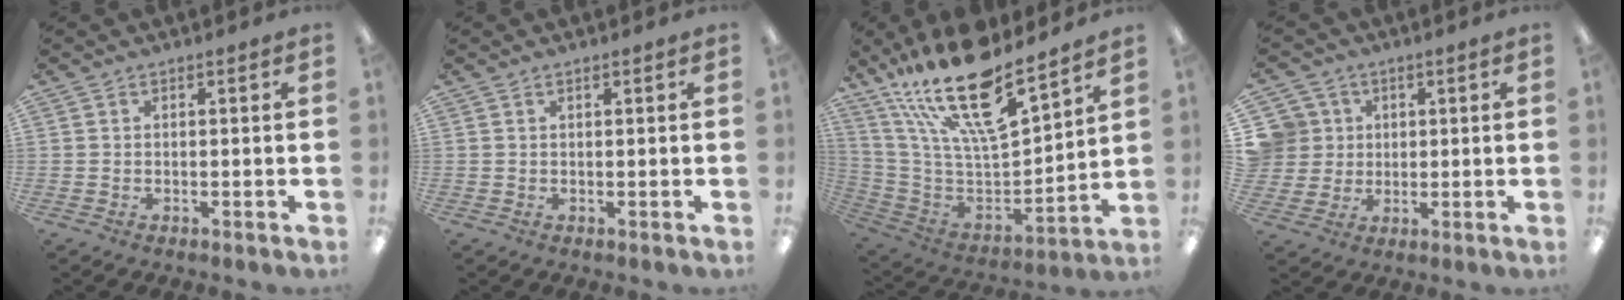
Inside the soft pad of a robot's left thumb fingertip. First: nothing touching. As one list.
[{"total": 0.5, "force": [0.4, 0.1, 0.3], "torque": [-0.006, 0.002, 0.008]}, {"total": 22.8, "force": [16.6, 6.8, 14.1], "torque": [-0.252, -0.108, 0.288]}, {"total": 7.7, "force": [2.2, 7.4, 0.3], "torque": [-0.029, -0.004, 0.047]}]